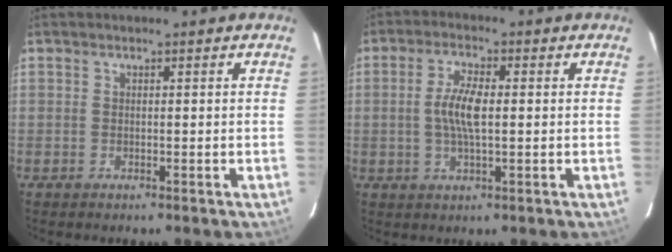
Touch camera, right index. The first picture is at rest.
{"total": 6.1, "force": [0.1, 1.9, 5.8], "torque": [-0.114, 0.005, 0.002]}